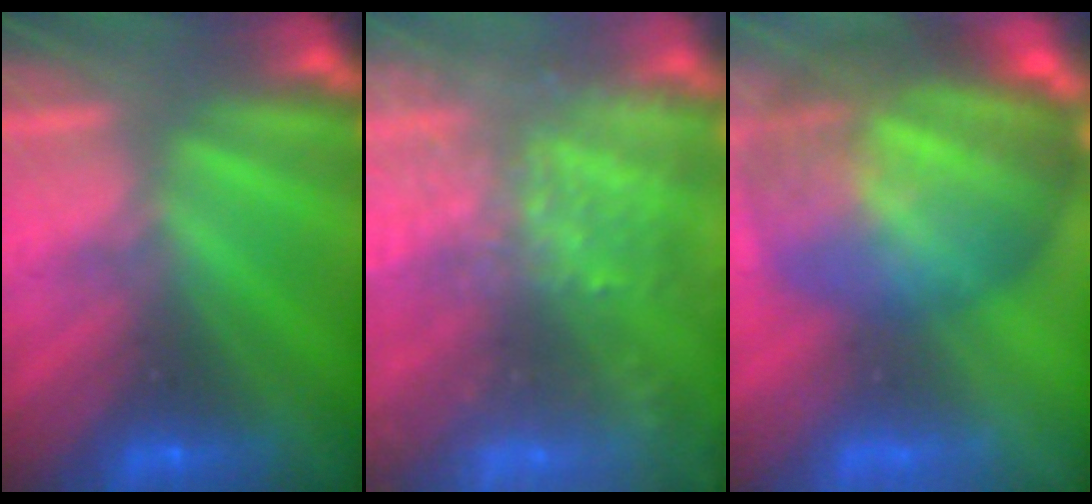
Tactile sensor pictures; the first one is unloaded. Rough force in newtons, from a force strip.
{"total": 5.9}
{"total": 11.3}